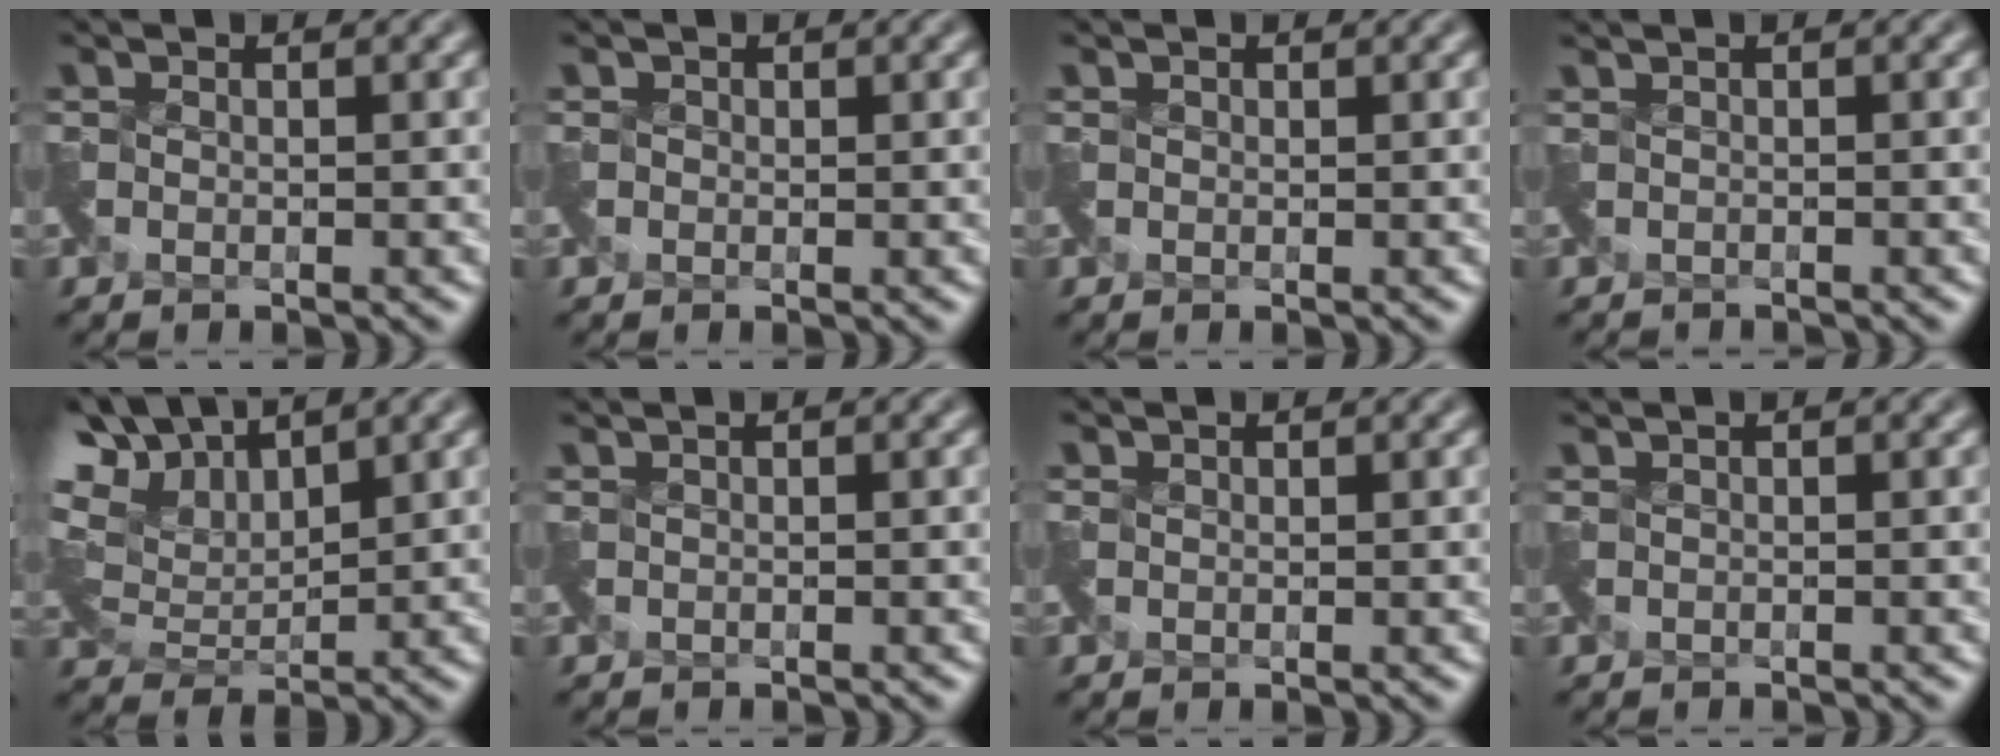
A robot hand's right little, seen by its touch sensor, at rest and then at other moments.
{"total": 1.0, "force": [-0.3, 0.5, -0.9], "torque": [0.017, -0.001, -0.001]}
{"total": 0.7, "force": [-0.1, 0.3, -0.6], "torque": [0.010, 0.001, 0.004]}
{"total": 0.7, "force": [-0.7, 0.0, 0.0], "torque": [0.001, -0.013, -0.016]}
{"total": 8.1, "force": [6.1, 3.4, 4.2], "torque": [-0.105, 0.031, 0.110]}
{"total": 0.0}
{"total": 0.7, "force": [0.1, 0.2, -0.6], "torque": [0.011, 0.003, 0.008]}
{"total": 0.0}